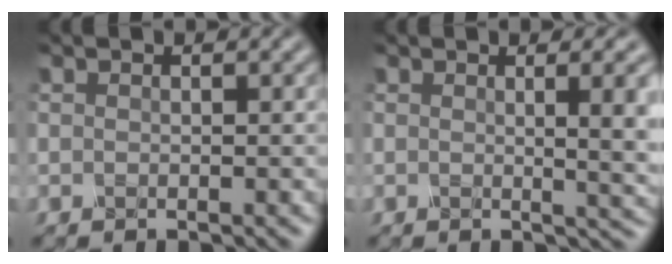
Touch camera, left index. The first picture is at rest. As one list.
[{"total": 5.4, "force": [0.8, 2.0, 5.0], "torque": [-0.034, -0.002, 0.017]}]